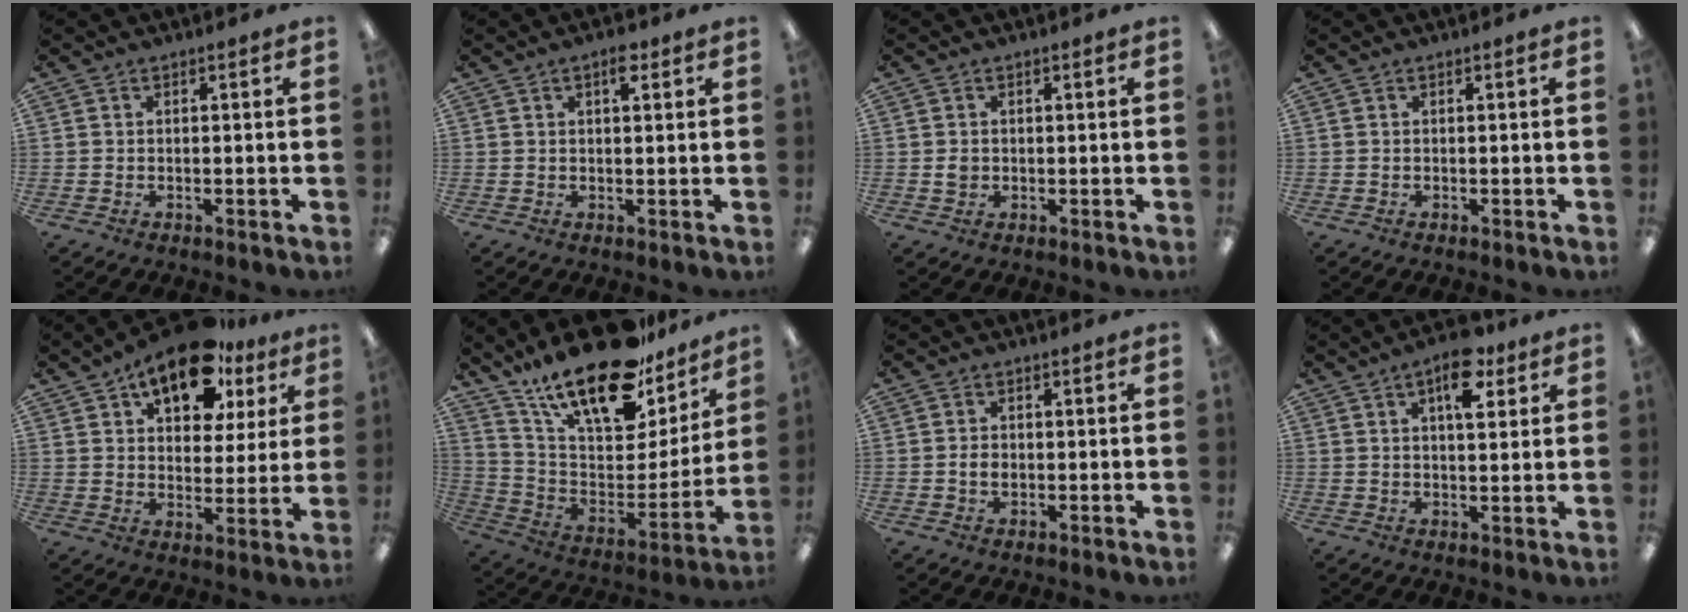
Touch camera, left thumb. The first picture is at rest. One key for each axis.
{"total": 3.5, "fx": 2.0, "fy": 1.4, "fz": 2.6, "tx": -0.023, "ty": -0.008, "tz": 0.026}
{"total": 1.1, "fx": 0.1, "fy": 1.1, "fz": 0.3, "tx": 0.000, "ty": 0.001, "tz": -0.001}
{"total": 0.0}
{"total": 16.7, "fx": 11.1, "fy": 8.2, "fz": 9.5, "tx": -0.146, "ty": -0.052, "tz": 0.189}
{"total": 23.9, "fx": 18.0, "fy": 8.8, "fz": 12.9, "tx": -0.201, "ty": -0.127, "tz": 0.308}
{"total": 1.9, "fx": -0.1, "fy": 1.5, "fz": 1.2, "tx": -0.021, "ty": 0.005, "tz": -0.003}
{"total": 10.3, "fx": 5.3, "fy": 4.9, "fz": 7.4, "tx": -0.097, "ty": -0.021, "tz": 0.086}